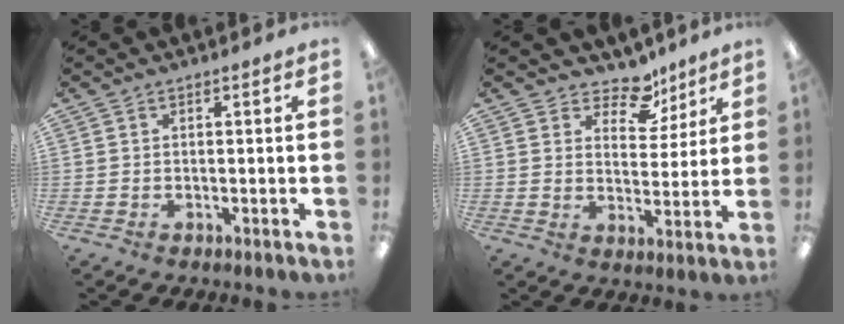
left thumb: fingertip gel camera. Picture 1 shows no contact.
{"total": 9.3, "force": [6.9, 5.2, 3.6], "torque": [-0.049, -0.041, 0.123]}